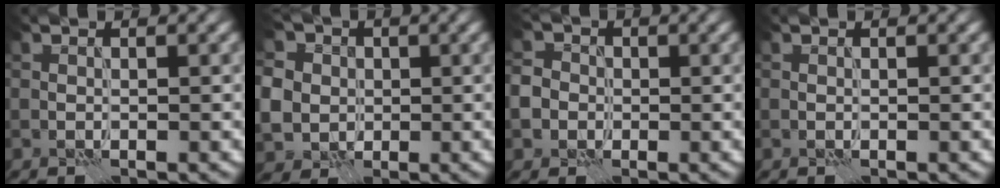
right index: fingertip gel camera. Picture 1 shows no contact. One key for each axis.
{"total": 9.0, "fx": 1.4, "fy": 8.2, "fz": 3.5, "tx": -0.091, "ty": 0.006, "tz": 0.012}
{"total": 4.5, "fx": -0.6, "fy": 4.1, "fz": 1.5, "tx": -0.017, "ty": 0.018, "tz": -0.036}
{"total": 0.0}